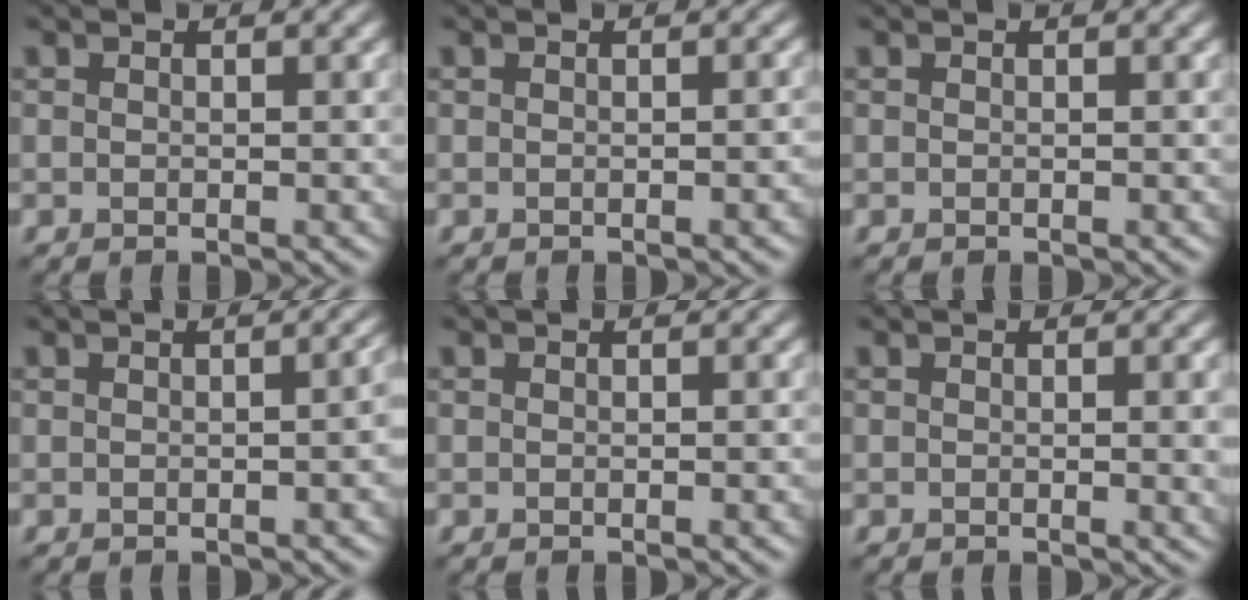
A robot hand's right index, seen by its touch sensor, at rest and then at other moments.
{"total": 1.0, "force": [-0.2, 0.2, 0.9], "torque": [-0.007, 0.002, -0.004]}
{"total": 0.0}
{"total": 2.6, "force": [-0.3, 1.1, 2.4], "torque": [-0.015, 0.007, 0.002]}
{"total": 0.7, "force": [-0.1, 0.1, 0.7], "torque": [-0.006, 0.001, -0.002]}
{"total": 2.2, "force": [0.1, 0.6, 2.2], "torque": [-0.021, -0.001, -0.001]}